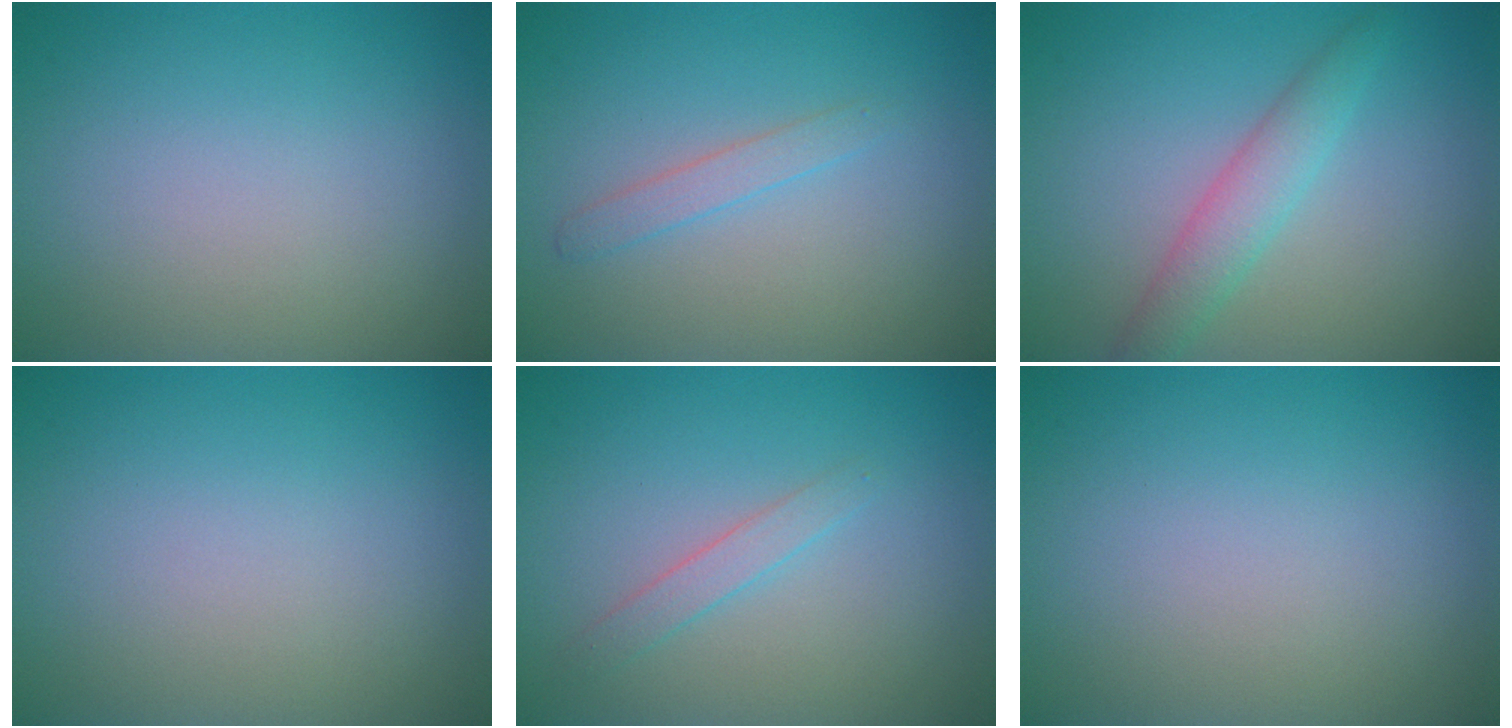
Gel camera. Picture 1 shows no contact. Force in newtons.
{"total": 1.3, "press": 1.3, "slide": 0.0}
{"total": 2.9, "press": 2.9, "slide": 0.1}
{"total": 0.0}
{"total": 1.4, "press": 1.4, "slide": 0.1}
{"total": 0.0}